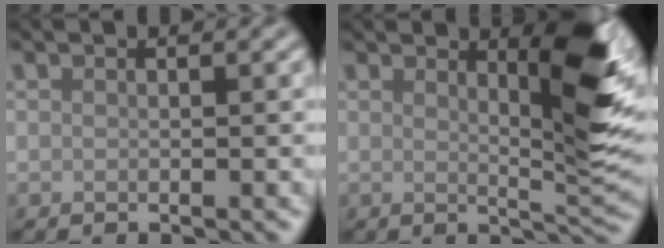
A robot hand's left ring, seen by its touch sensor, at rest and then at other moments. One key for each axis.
{"total": 6.1, "fx": 2.2, "fy": 1.1, "fz": 5.7, "tx": -0.077, "ty": -0.011, "tz": 0.035}